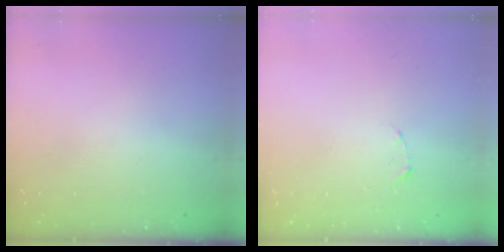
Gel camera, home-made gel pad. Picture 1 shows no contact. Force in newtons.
{"total": 1.8, "press": 1.7, "slide": 0.3}